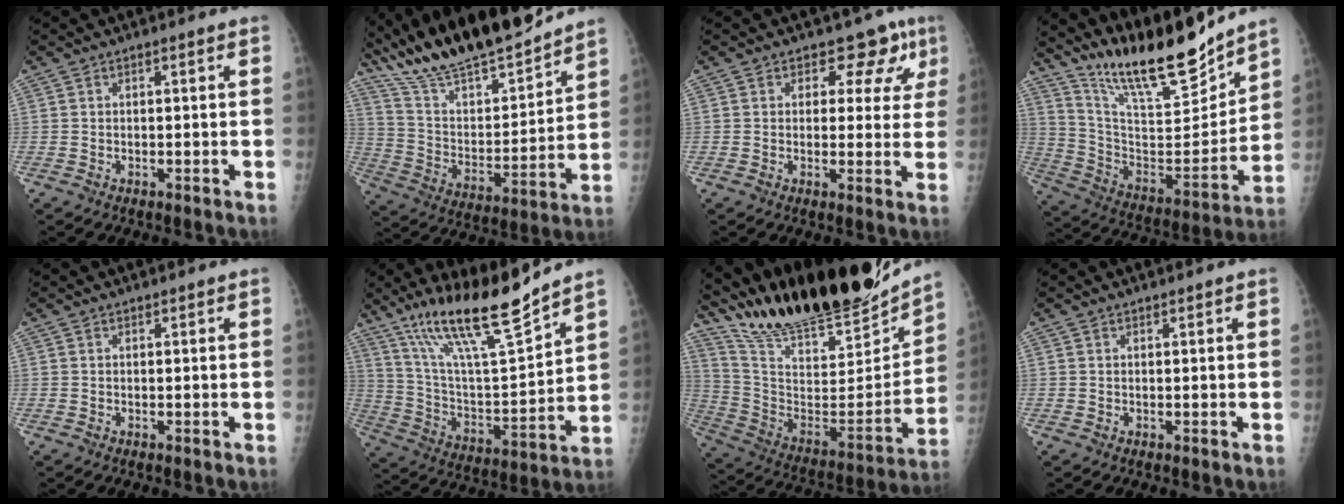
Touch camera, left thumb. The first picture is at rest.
{"total": 23.5, "force": [20.8, 4.5, 10.1], "torque": [-0.142, -0.093, 0.357]}
{"total": 7.2, "force": [4.5, 4.7, 3.2], "torque": [-0.002, -0.021, 0.043]}
{"total": 21.0, "force": [18.1, 3.8, 10.0], "torque": [-0.130, -0.111, 0.318]}
{"total": 0.0}
{"total": 18.9, "force": [14.9, 1.7, 11.6], "torque": [-0.179, -0.082, 0.273]}
{"total": 27.6, "force": [24.6, 5.3, 11.3], "torque": [-0.169, -0.120, 0.397]}
{"total": 0.6, "force": [0.5, 0.2, 0.0], "torque": [0.001, -0.003, 0.008]}